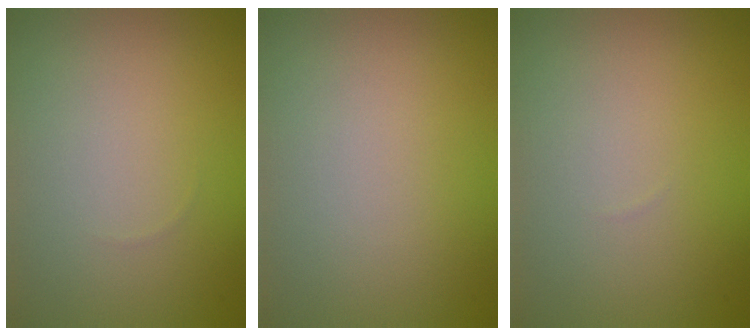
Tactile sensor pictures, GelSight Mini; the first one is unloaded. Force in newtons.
{"total": 0.0}
{"total": 0.0}